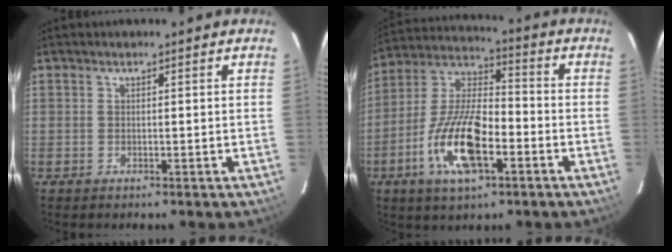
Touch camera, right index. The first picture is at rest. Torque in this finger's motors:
{"motor_torque": [2.14, 0.00, 0.59, 0.21]}